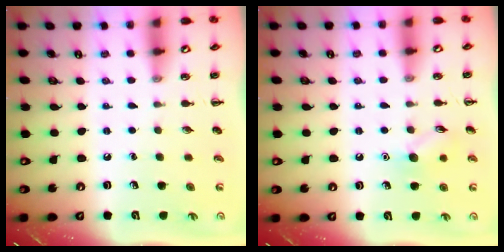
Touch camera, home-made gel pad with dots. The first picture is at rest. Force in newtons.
{"total": 7.9, "press": 7.8, "slide": 1.3}